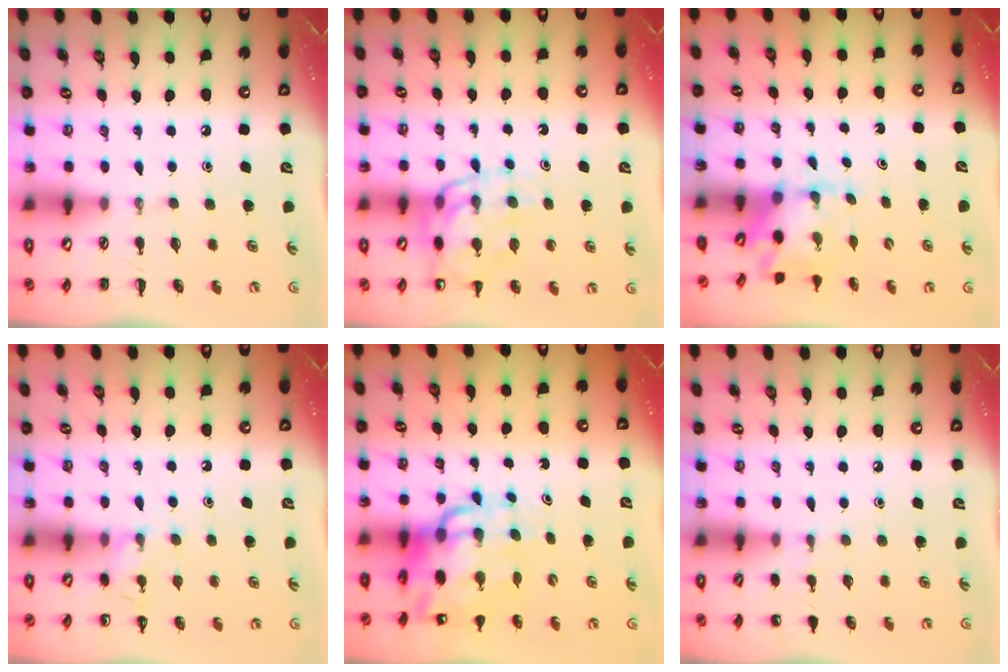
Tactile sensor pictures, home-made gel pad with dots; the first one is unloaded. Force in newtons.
{"total": 12.4, "press": 12.1, "slide": 2.7}
{"total": 3.2, "press": 3.1, "slide": 0.3}
{"total": 6.6, "press": 6.3, "slide": 2.1}
{"total": 14.4, "press": 13.8, "slide": 4.1}
{"total": 5.7, "press": 5.4, "slide": 1.8}